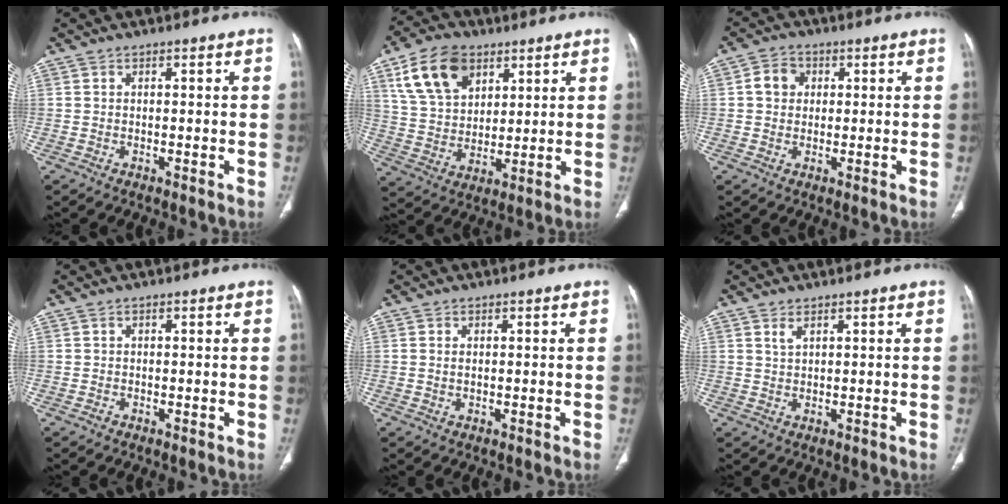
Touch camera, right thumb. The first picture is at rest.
{"total": 14.2, "force": [7.1, 9.2, 8.2], "torque": [-0.131, -0.017, 0.140]}
{"total": 4.4, "force": [0.9, 3.8, 2.1], "torque": [-0.021, 0.007, 0.011]}
{"total": 0.0}
{"total": 0.8, "force": [0.2, 0.4, 0.7], "torque": [-0.018, 0.002, 0.008]}
{"total": 1.4, "force": [1.0, 0.4, 0.9], "torque": [-0.020, -0.002, 0.025]}